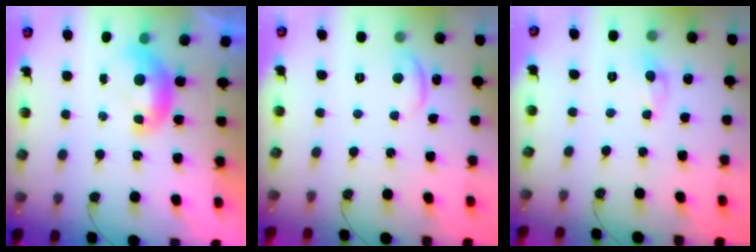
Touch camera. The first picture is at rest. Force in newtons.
{"total": 1.1, "press": 1.0, "slide": 0.6}
{"total": 0.0}